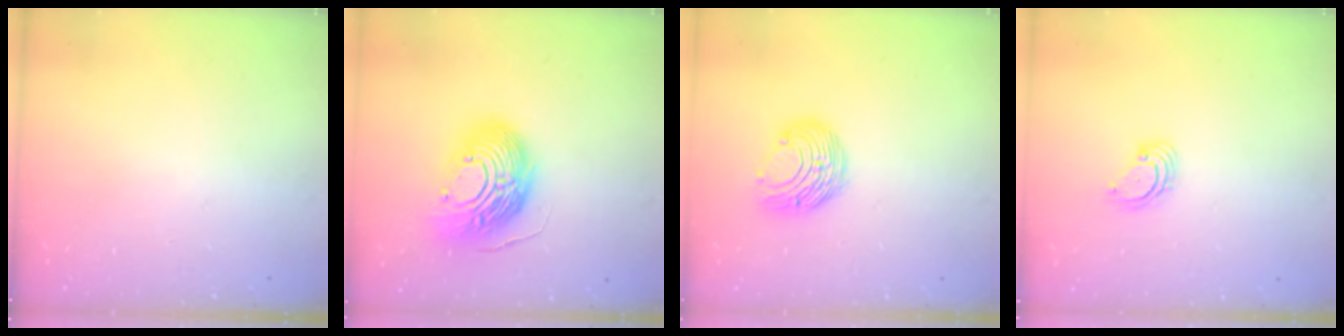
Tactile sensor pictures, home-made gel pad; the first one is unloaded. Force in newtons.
{"total": 18.8, "press": 18.6, "slide": 2.8}
{"total": 10.7, "press": 10.7, "slide": 0.5}
{"total": 3.6, "press": 3.6, "slide": 0.3}